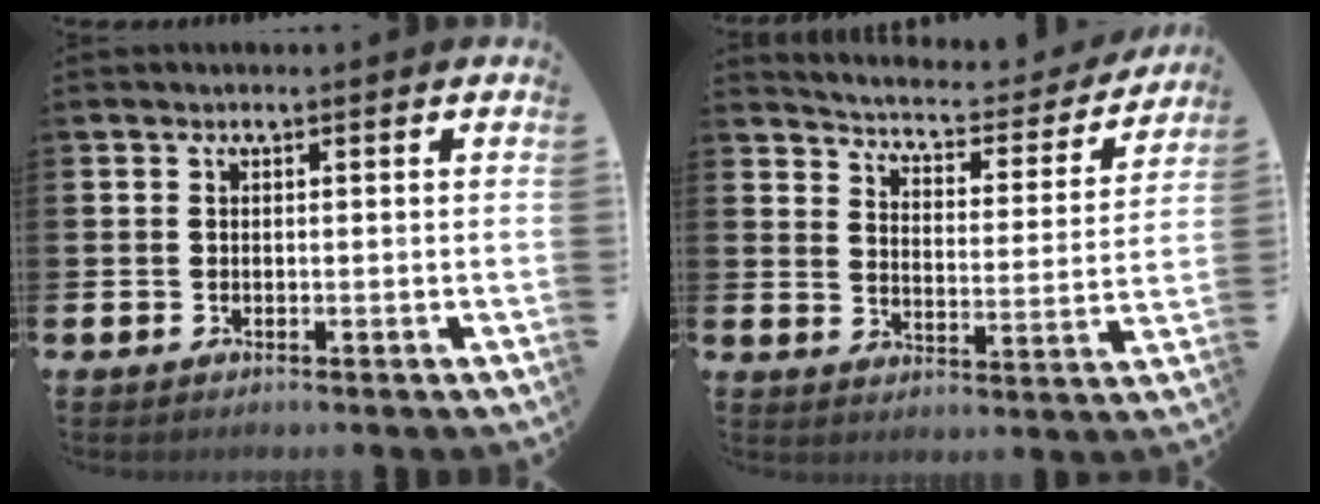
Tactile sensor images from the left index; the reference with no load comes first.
{"total": 4.5, "force": [4.3, 1.1, 1.0], "torque": [-0.040, -0.041, 0.064]}